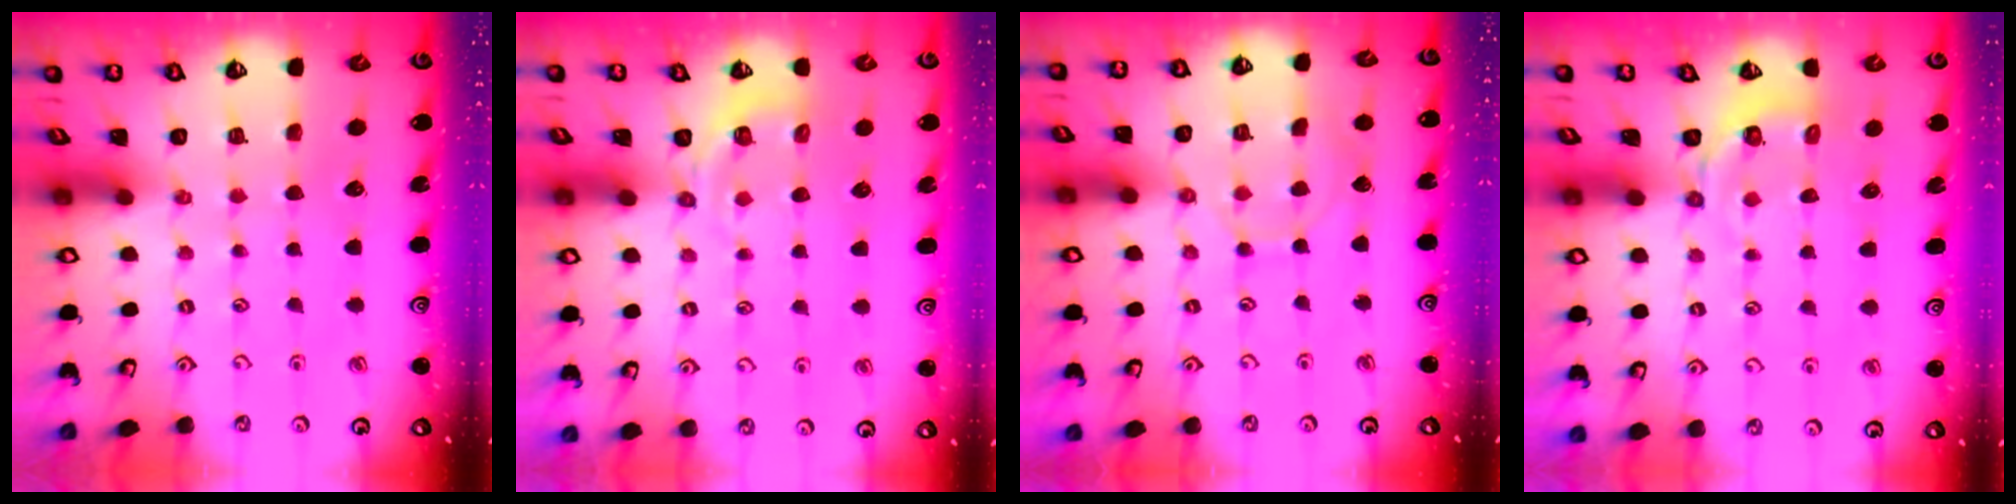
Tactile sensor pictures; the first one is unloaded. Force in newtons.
{"total": 2.8, "press": 2.1, "slide": 1.8}
{"total": 7.0, "press": 7.0, "slide": 0.8}
{"total": 3.8, "press": 2.8, "slide": 2.5}